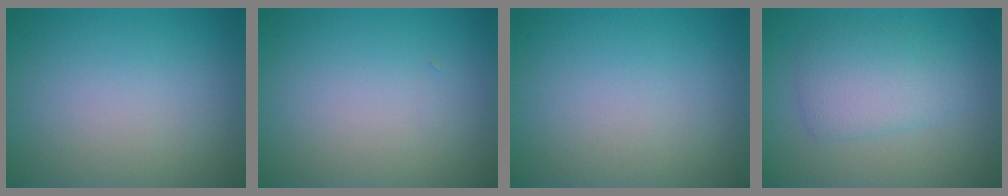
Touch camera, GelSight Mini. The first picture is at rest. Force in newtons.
{"total": 0.0}
{"total": 0.0}
{"total": 3.6, "press": 3.6, "slide": 0.0}